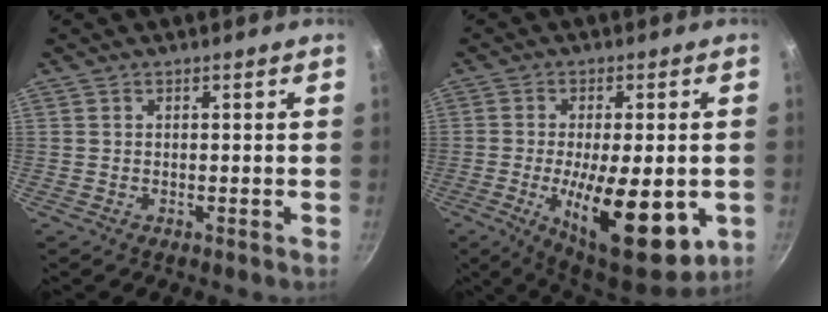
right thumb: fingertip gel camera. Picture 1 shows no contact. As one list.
[{"total": 18.5, "force": [-4.4, 6.9, 16.6], "torque": [-0.236, -0.005, -0.056]}]